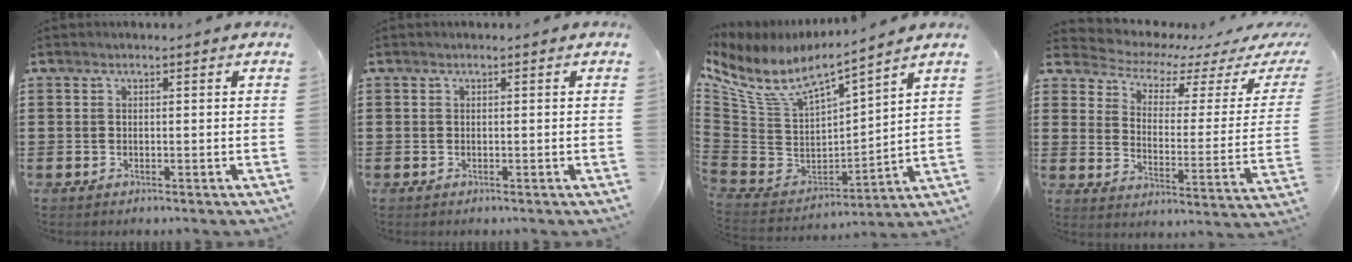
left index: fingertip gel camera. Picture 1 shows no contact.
{"total": 0.0}
{"total": 7.4, "force": [5.6, 2.1, 4.4], "torque": [-0.118, -0.050, 0.093]}
{"total": 3.1, "force": [2.5, 1.2, 1.3], "torque": [-0.047, -0.024, 0.033]}